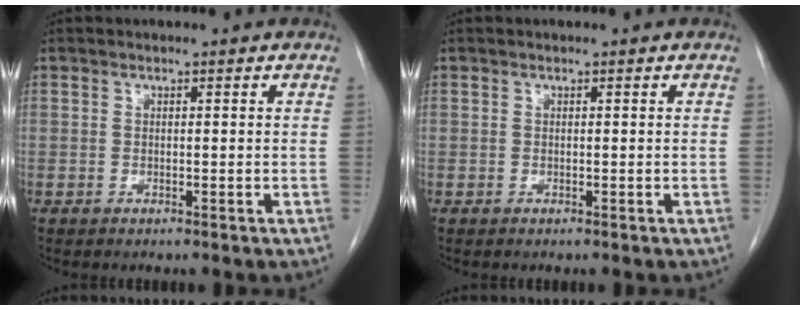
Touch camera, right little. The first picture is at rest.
{"total": 0.0}